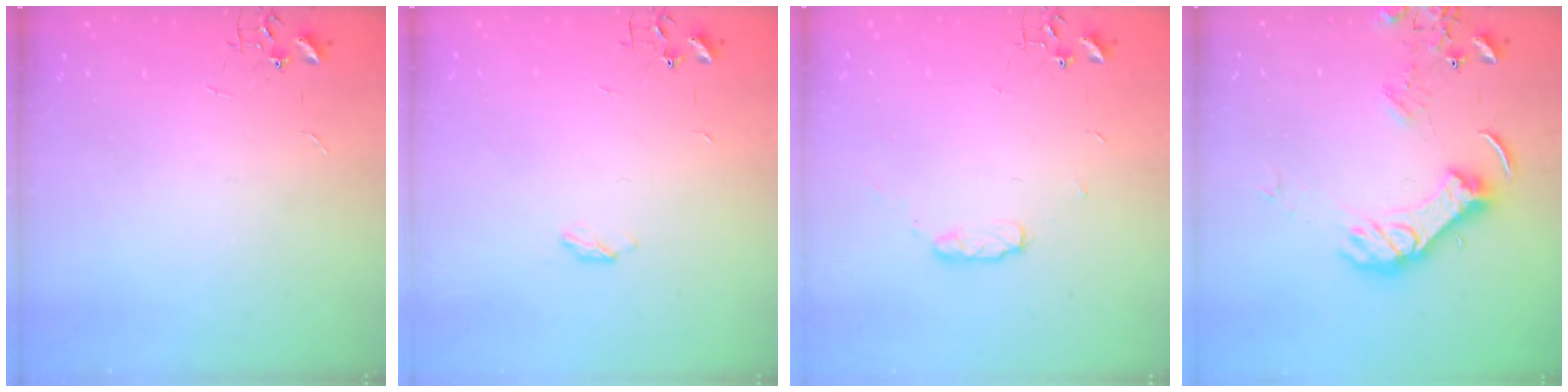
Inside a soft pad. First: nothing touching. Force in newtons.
{"total": 2.9, "press": 2.9, "slide": 0.5}
{"total": 6.2, "press": 6.1, "slide": 0.9}
{"total": 12.7, "press": 12.6, "slide": 1.4}